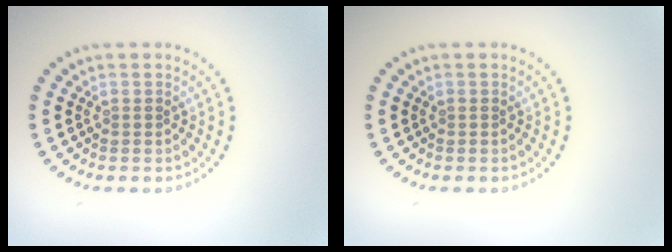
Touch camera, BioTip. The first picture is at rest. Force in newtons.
{"total": 0.0}